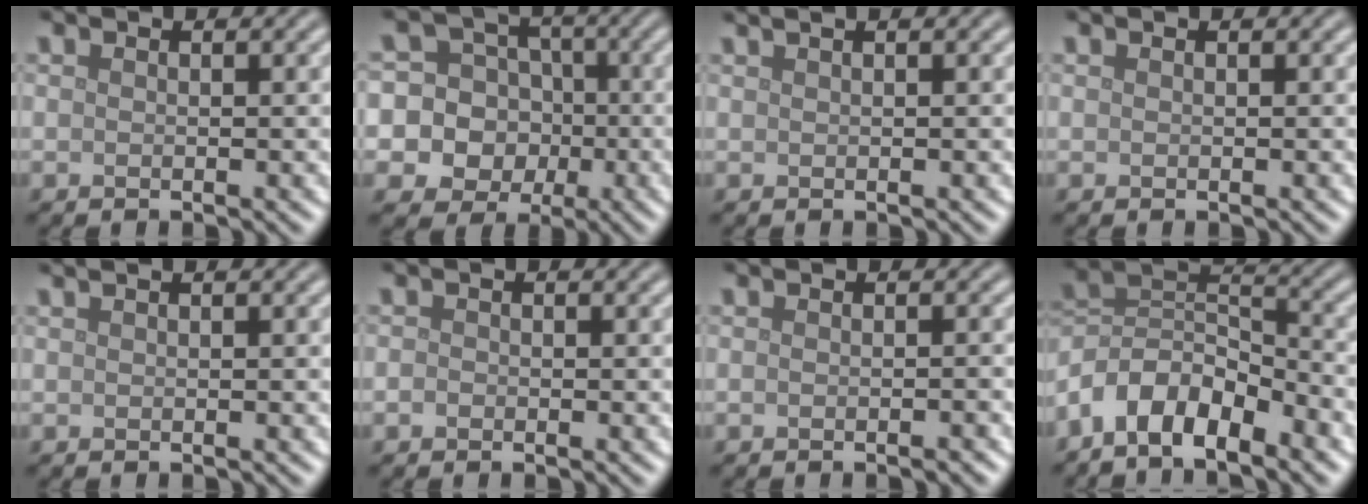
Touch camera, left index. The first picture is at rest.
{"total": 14.7, "force": [-2.0, 14.2, 3.4], "torque": [-0.116, 0.012, -0.057]}
{"total": 1.4, "force": [1.0, 0.5, 0.9], "torque": [-0.011, 0.002, 0.008]}
{"total": 0.0}
{"total": 0.6, "force": [0.5, 0.1, 0.3], "torque": [-0.009, 0.005, 0.007]}
{"total": 0.6, "force": [-0.3, 0.5, 0.2], "torque": [-0.001, -0.002, -0.006]}
{"total": 0.9, "force": [-0.7, 0.1, 0.6], "torque": [-0.008, 0.001, -0.010]}
{"total": 7.5, "force": [-5.0, 3.3, 4.6], "torque": [-0.073, 0.012, -0.101]}